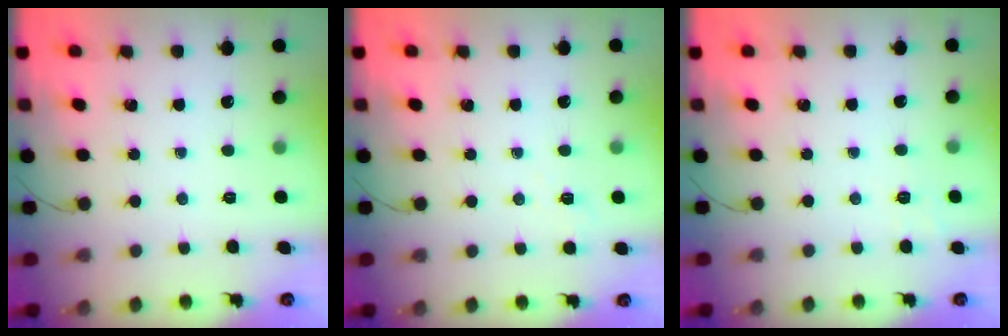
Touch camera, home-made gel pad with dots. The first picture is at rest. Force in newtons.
{"total": 4.4, "press": 4.2, "slide": 1.1}
{"total": 1.5, "press": 0.4, "slide": 1.4}